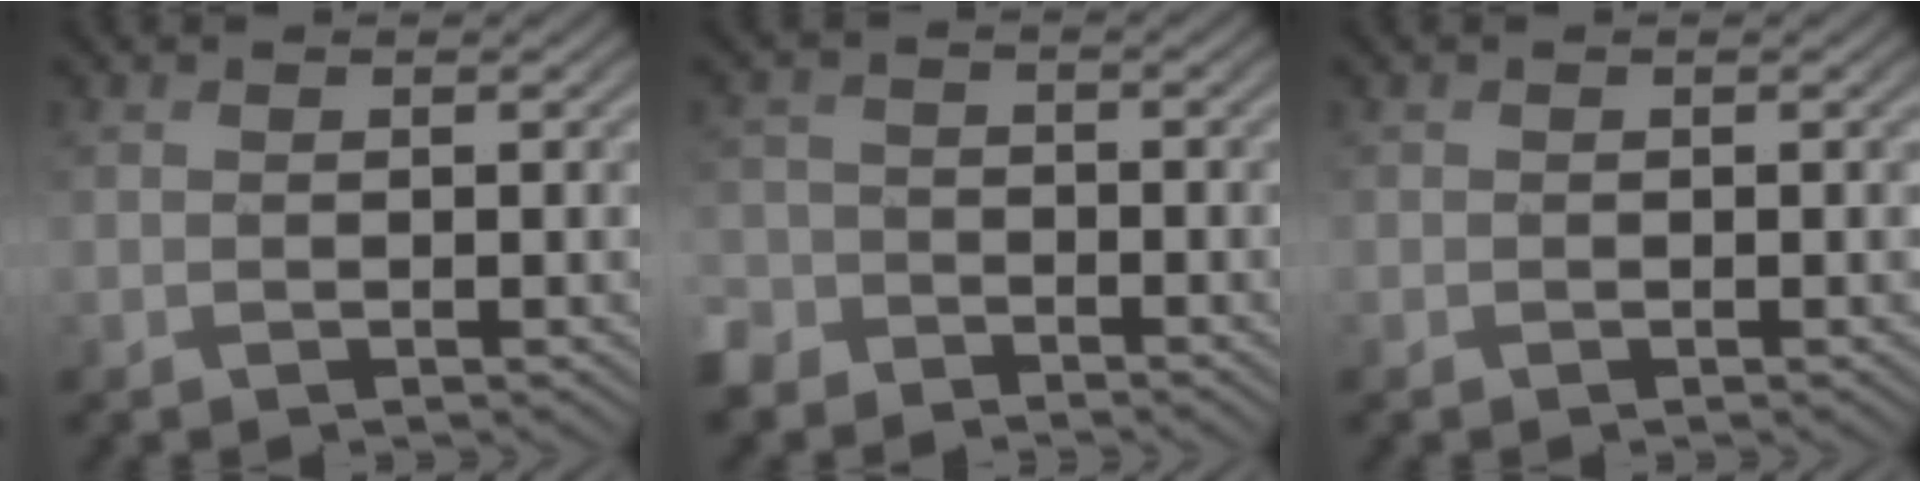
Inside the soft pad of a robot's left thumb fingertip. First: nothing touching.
{"total": 4.1, "force": [-3.1, 2.5, 0.9], "torque": [-0.029, -0.003, -0.074]}
{"total": 0.0}